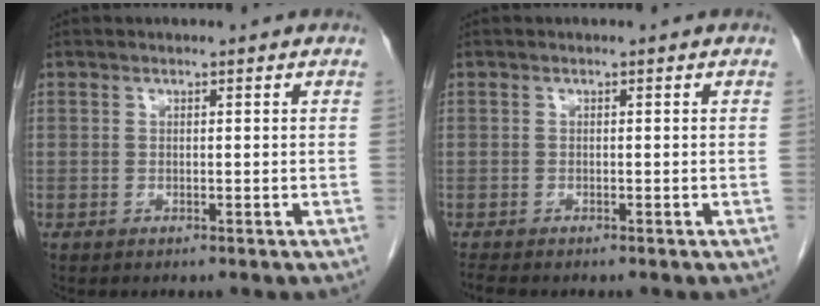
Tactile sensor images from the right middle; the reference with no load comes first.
{"total": 1.4, "force": [-1.3, 0.1, 0.5], "torque": [-0.019, -0.006, -0.023]}